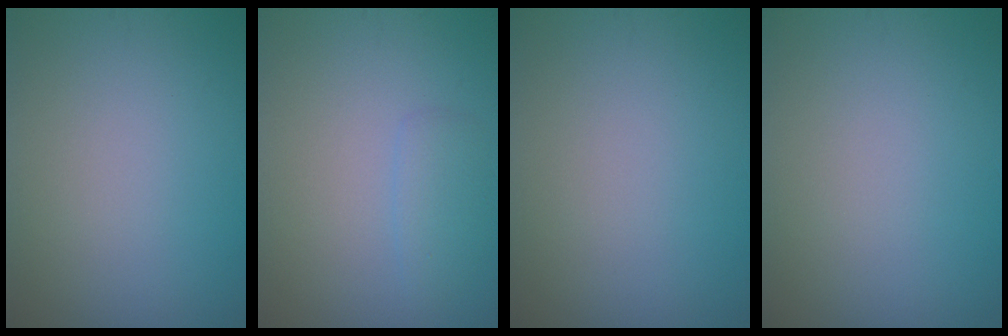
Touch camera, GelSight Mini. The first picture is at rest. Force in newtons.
{"total": 1.6, "press": 1.6, "slide": 0.2}
{"total": 0.0}
{"total": 0.0}